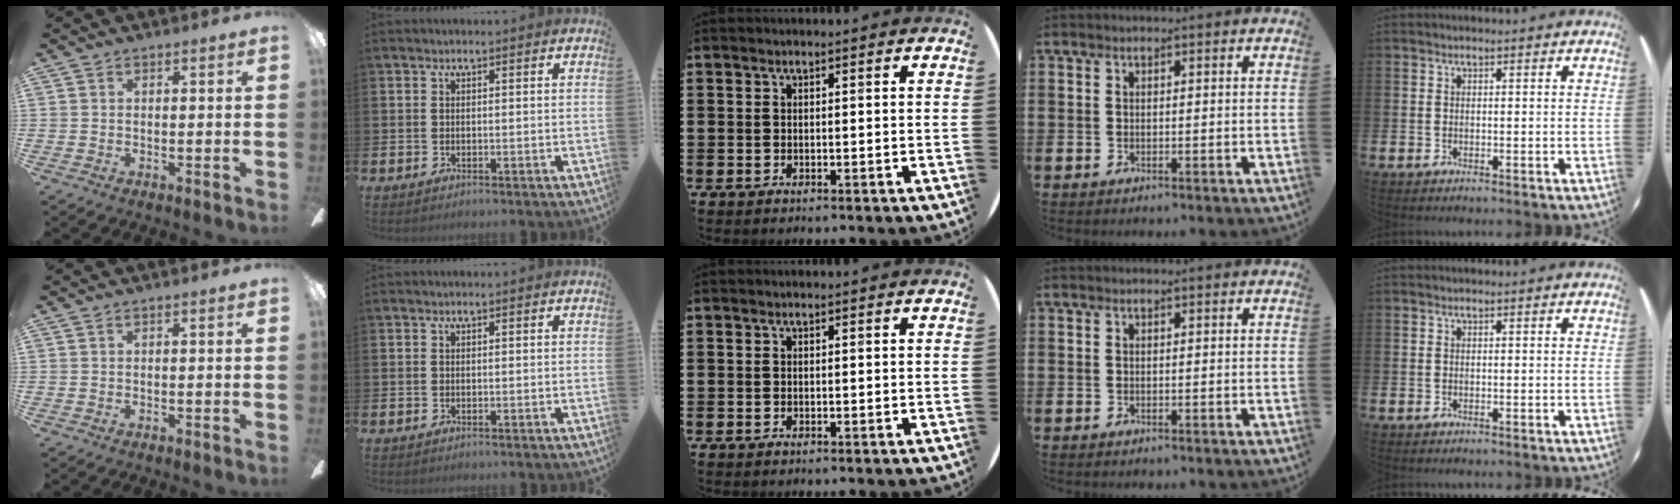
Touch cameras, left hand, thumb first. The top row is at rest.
{}